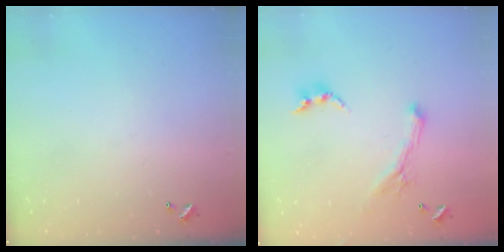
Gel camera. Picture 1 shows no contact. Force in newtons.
{"total": 0.8, "press": 0.8, "slide": 0.2}